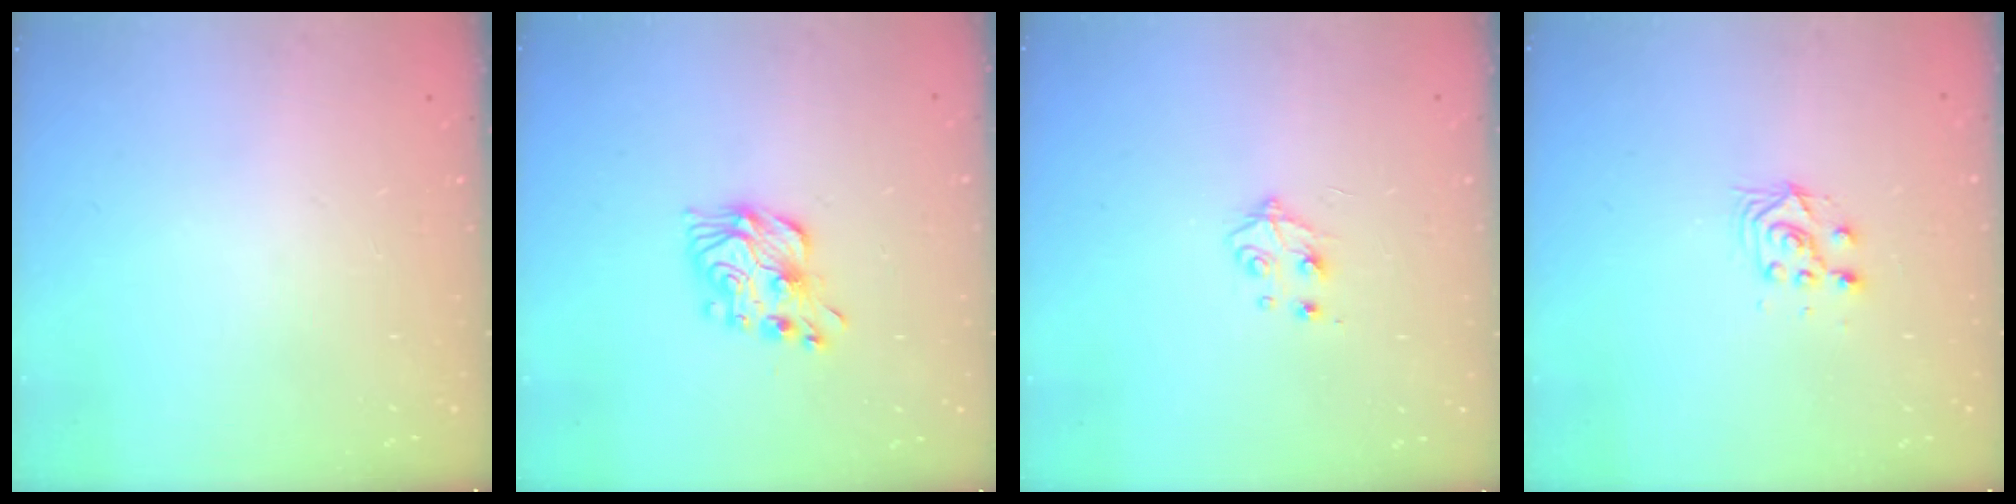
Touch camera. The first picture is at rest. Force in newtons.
{"total": 9.8, "press": 9.8, "slide": 0.4}
{"total": 4.9, "press": 4.9, "slide": 0.7}
{"total": 7.0, "press": 7.0, "slide": 0.7}